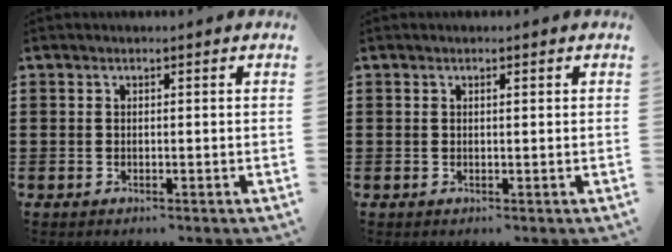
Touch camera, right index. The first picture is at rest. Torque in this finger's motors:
{"motor_torque": [-0.23, 0.22, -0.04, -0.01]}